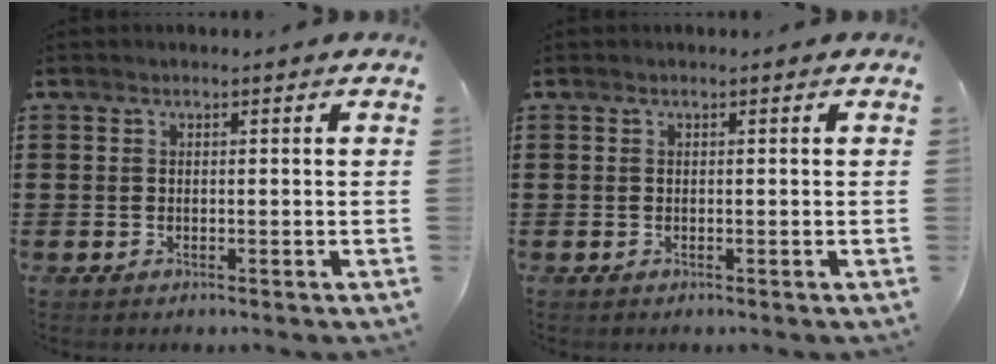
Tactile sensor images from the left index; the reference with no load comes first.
{"total": 0.0}